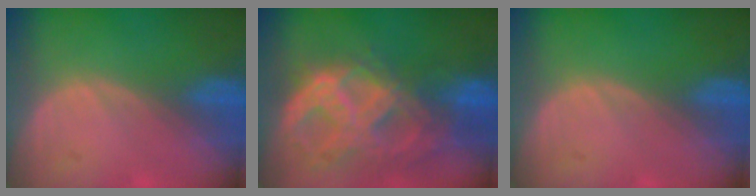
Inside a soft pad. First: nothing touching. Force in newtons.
{"total": 11.3, "press": 9.6, "slide": 6.0}
{"total": 0.0}